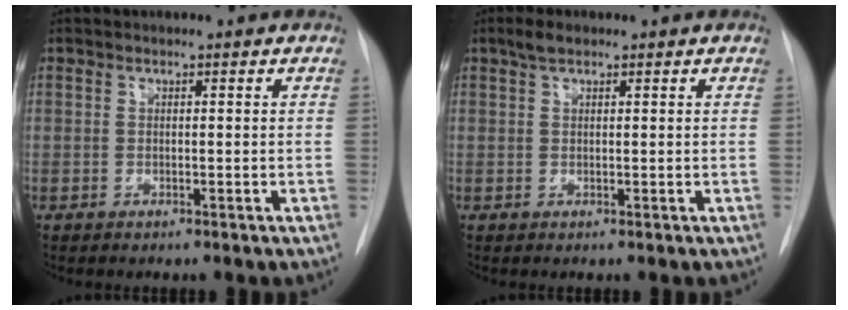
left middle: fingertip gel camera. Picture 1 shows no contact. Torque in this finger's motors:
{"motor_torque": [0.12, -0.04, -0.12, -0.02]}